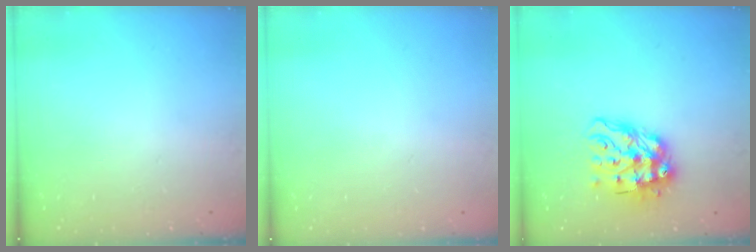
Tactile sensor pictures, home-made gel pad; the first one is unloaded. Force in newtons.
{"total": 0.8, "press": 0.7, "slide": 0.3}
{"total": 13.2, "press": 13.2, "slide": 1.4}